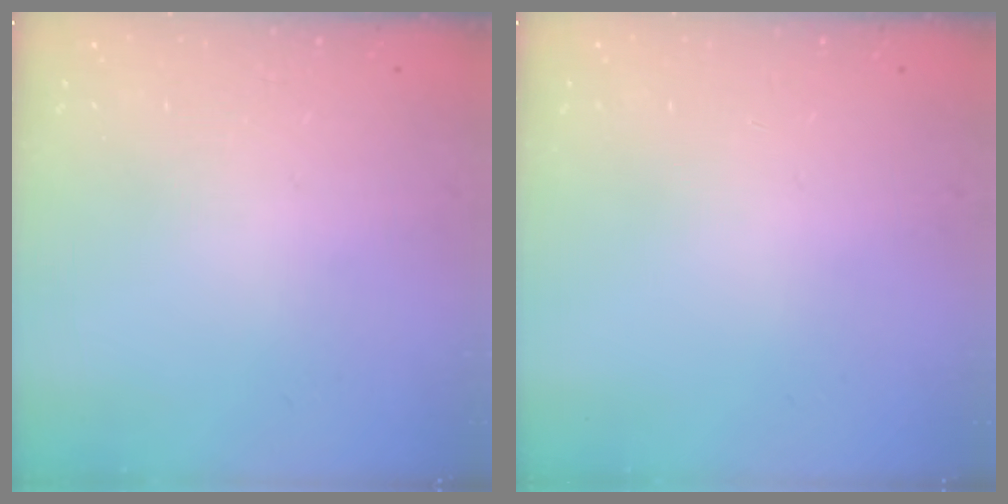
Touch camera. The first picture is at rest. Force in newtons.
{"total": 0.0}